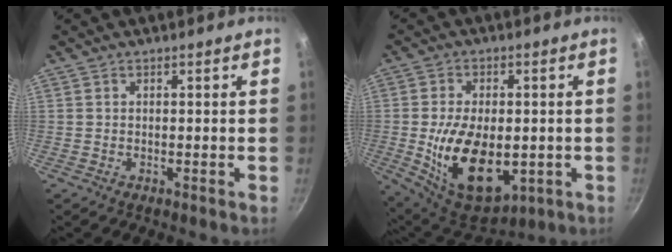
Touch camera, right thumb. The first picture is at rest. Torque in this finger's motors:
{"motor_torque": [-0.20, 1.55, 0.77, 0.42, 0.21]}